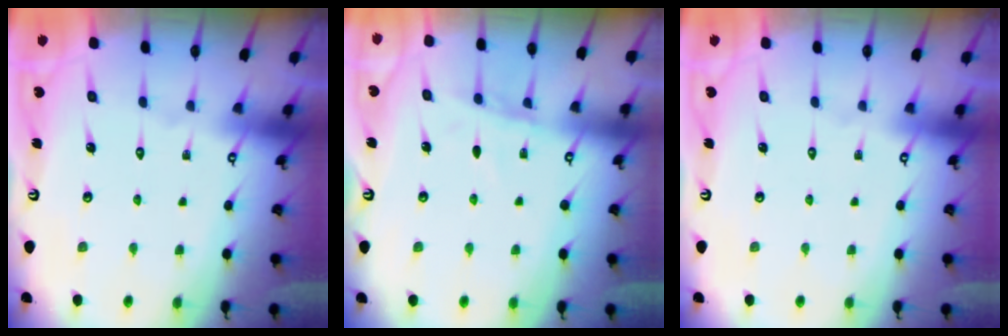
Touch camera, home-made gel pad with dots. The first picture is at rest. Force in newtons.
{"total": 7.0, "press": 7.0, "slide": 0.5}
{"total": 0.0}